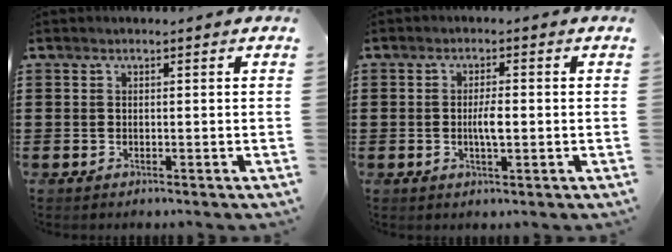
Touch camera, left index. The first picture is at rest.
{"total": 3.2, "force": [-0.3, 0.8, 3.1], "torque": [-0.057, 0.000, -0.006]}